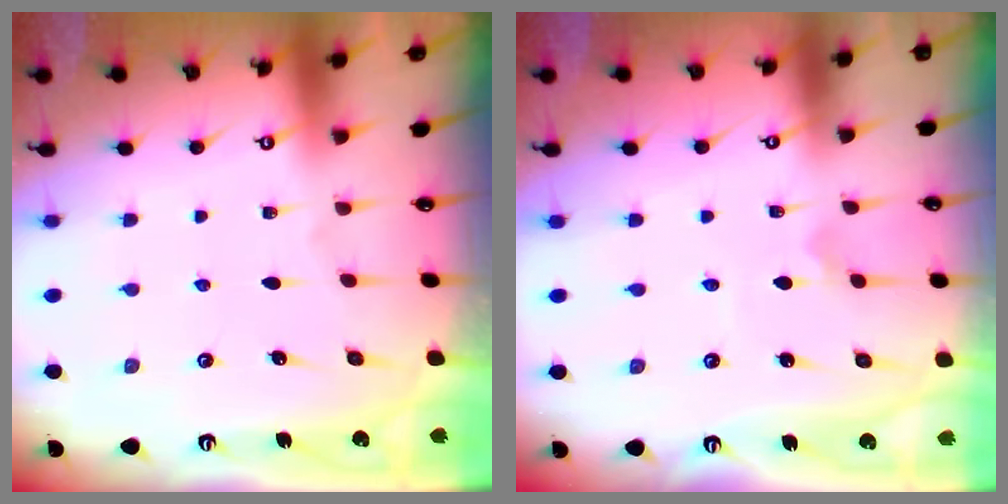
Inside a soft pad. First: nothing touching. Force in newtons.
{"total": 1.2, "press": 1.1, "slide": 0.2}